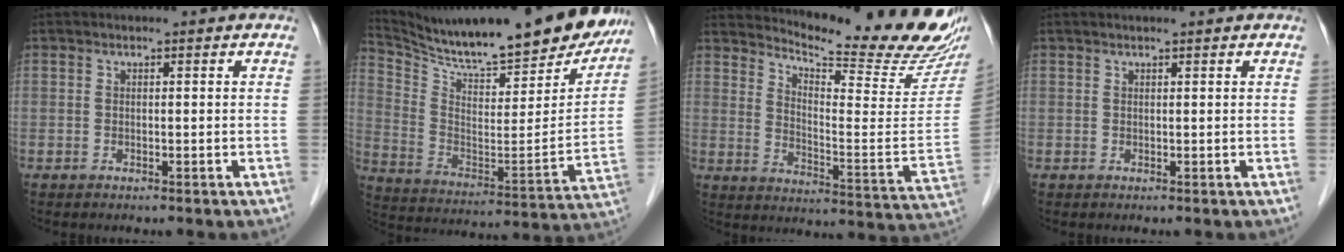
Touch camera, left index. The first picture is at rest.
{"total": 26.7, "force": [23.5, 3.9, 12.0], "torque": [-0.207, -0.066, 0.340]}
{"total": 20.5, "force": [19.4, 0.8, 6.7], "torque": [-0.114, -0.118, 0.244]}
{"total": 1.8, "force": [1.6, 0.0, 0.9], "torque": [-0.009, 0.020, 0.024]}